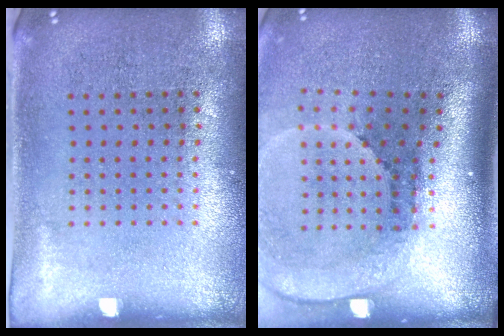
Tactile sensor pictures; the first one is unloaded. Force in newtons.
{"total": 2.6, "press": 1.7, "slide": 1.9}